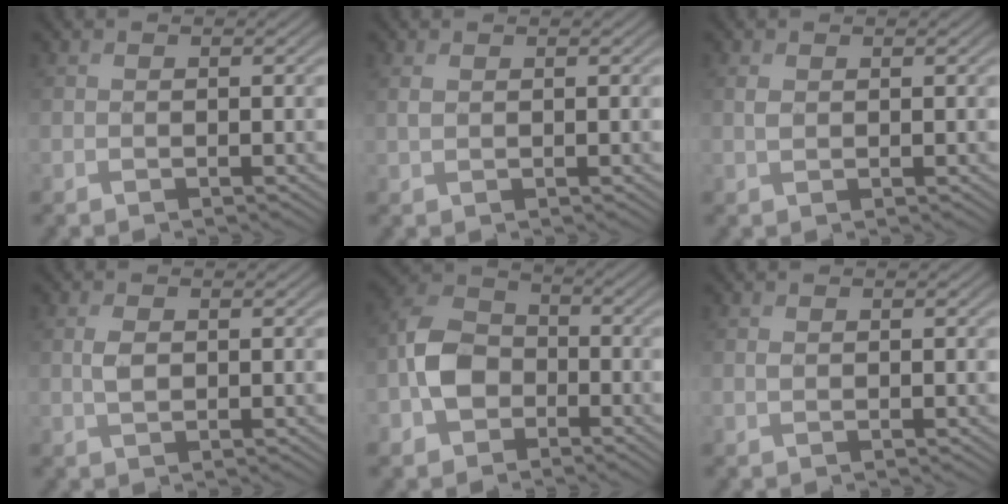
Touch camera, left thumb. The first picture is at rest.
{"total": 1.2, "force": [1.1, 0.1, 0.5], "torque": [-0.016, 0.008, 0.024]}
{"total": 1.2, "force": [1.0, 0.3, 0.6], "torque": [-0.016, 0.007, 0.022]}
{"total": 1.6, "force": [0.9, 0.5, 1.3], "torque": [-0.028, 0.006, 0.016]}
{"total": 6.7, "force": [-2.1, 5.1, 3.8], "torque": [-0.085, 0.010, -0.060]}
{"total": 0.8, "force": [0.8, -0.1, 0.2], "torque": [-0.005, 0.005, 0.015]}